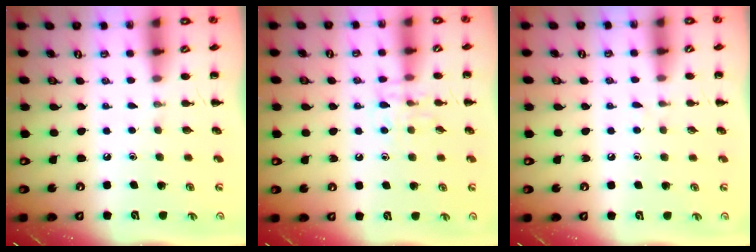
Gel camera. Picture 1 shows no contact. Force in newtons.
{"total": 7.4, "press": 7.4, "slide": 0.5}
{"total": 2.5, "press": 2.1, "slide": 1.3}